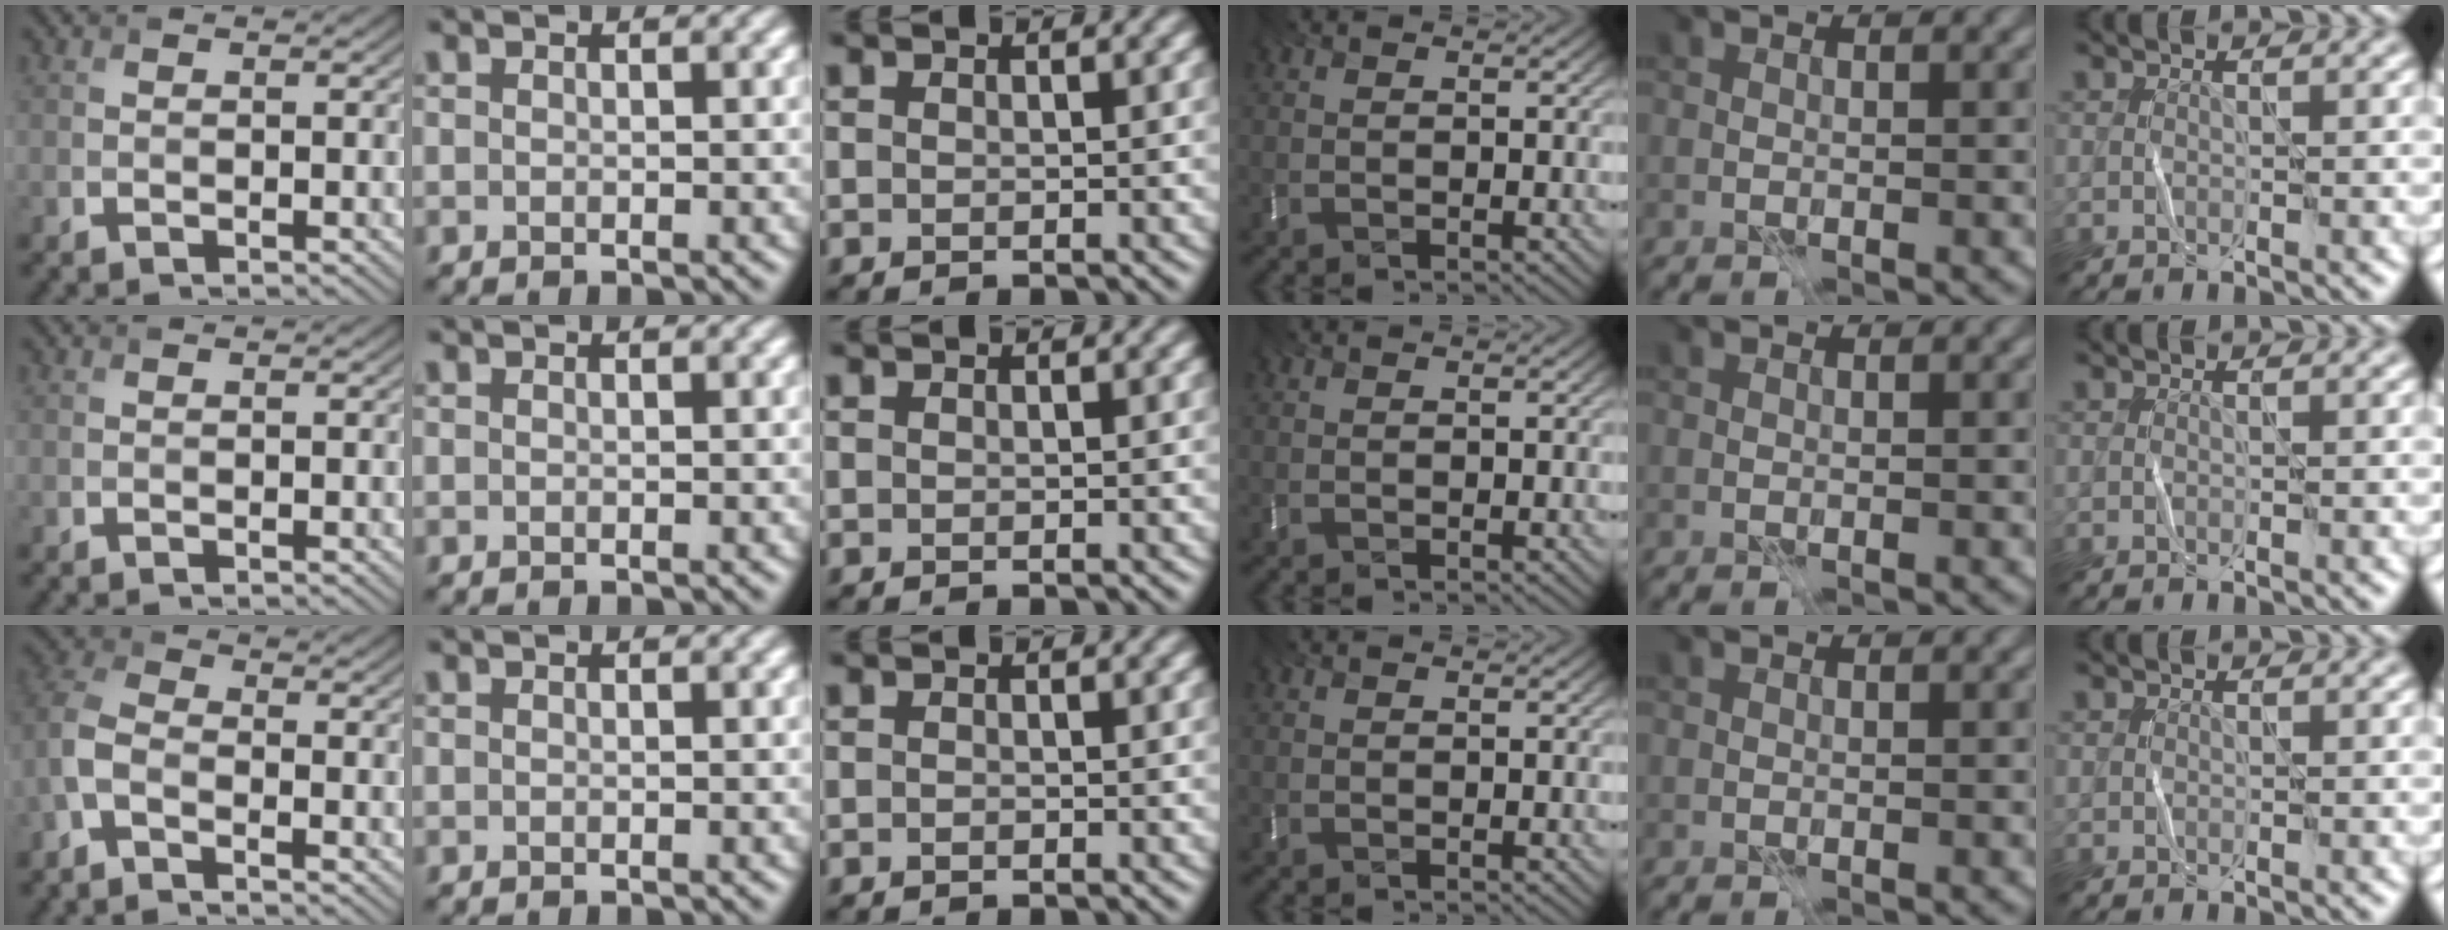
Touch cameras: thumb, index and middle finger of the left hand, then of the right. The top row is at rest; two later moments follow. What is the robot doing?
{"motion": "fold", "object": "bubble wrap"}